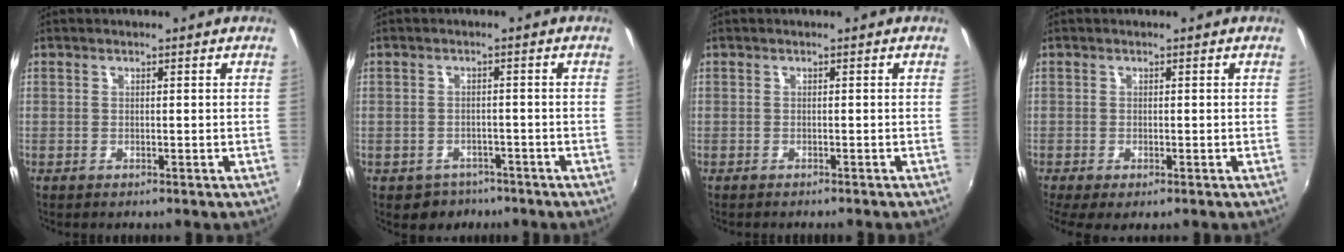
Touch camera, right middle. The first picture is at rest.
{"total": 4.8, "force": [-3.3, 3.5, 0.7], "torque": [-0.026, -0.001, -0.045]}
{"total": 1.4, "force": [-1.3, 0.1, 0.5], "torque": [-0.013, -0.010, -0.020]}
{"total": 3.9, "force": [-2.3, 1.2, 2.9], "torque": [-0.056, -0.021, -0.032]}